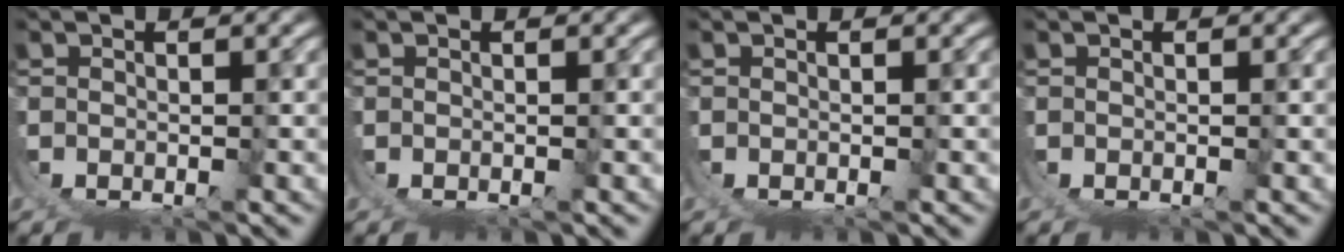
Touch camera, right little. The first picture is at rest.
{"total": 0.0}
{"total": 0.0}
{"total": 0.0}